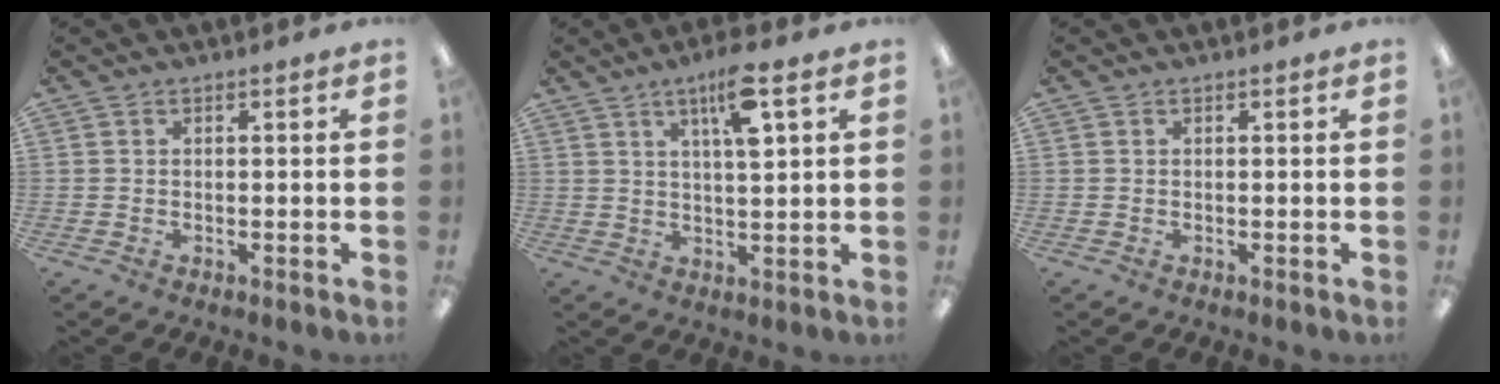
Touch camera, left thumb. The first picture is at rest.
{"total": 8.4, "force": [4.4, 1.9, 6.9], "torque": [-0.114, -0.009, 0.068]}
{"total": 0.0}